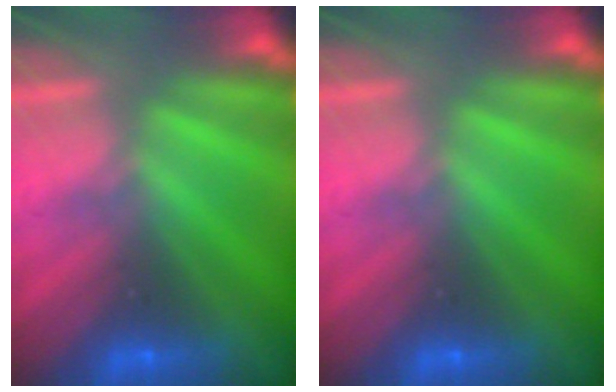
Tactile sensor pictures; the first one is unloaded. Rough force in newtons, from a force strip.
{"total": 0.0}